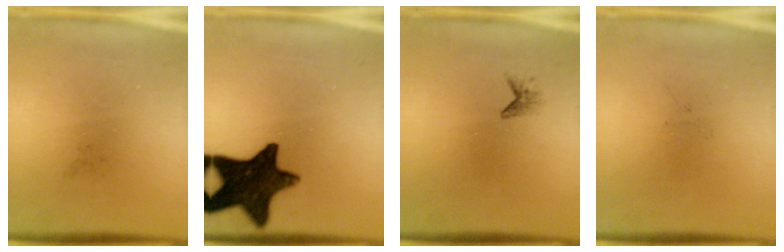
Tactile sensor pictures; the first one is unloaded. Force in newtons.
{"total": 15.8}
{"total": 1.0}
{"total": 0.0}